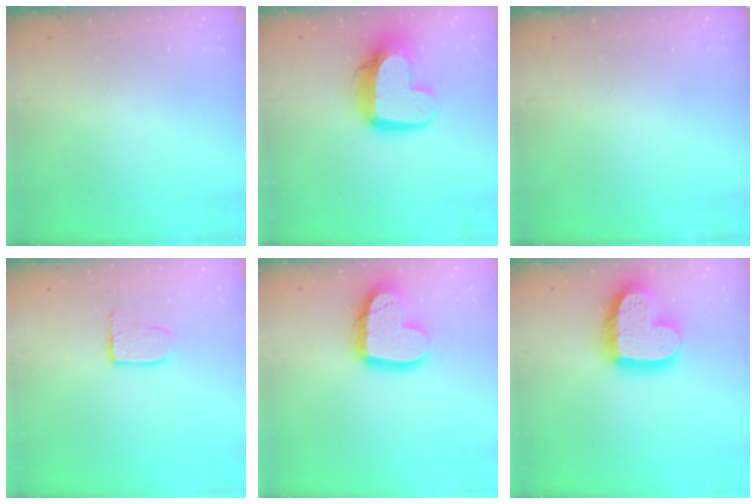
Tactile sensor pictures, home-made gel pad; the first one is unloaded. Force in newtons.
{"total": 14.9, "press": 14.9, "slide": 1.1}
{"total": 0.0}
{"total": 5.5, "press": 5.5, "slide": 0.4}
{"total": 17.8, "press": 17.7, "slide": 1.4}
{"total": 19.1, "press": 19.0, "slide": 2.0}